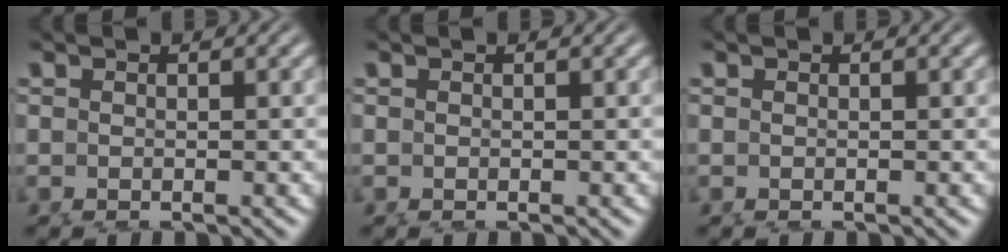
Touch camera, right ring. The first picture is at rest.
{"total": 0.0}
{"total": 0.0}